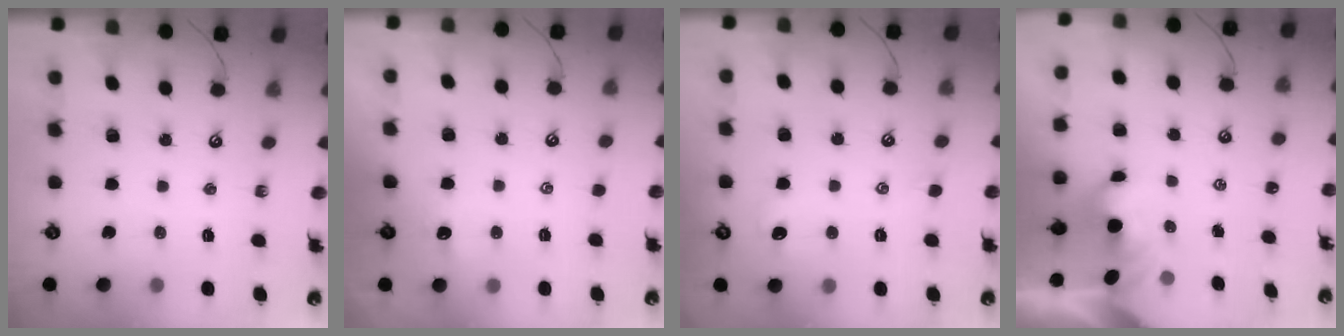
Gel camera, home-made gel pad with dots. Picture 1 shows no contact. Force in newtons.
{"total": 3.0, "press": 2.9, "slide": 0.3}
{"total": 0.6, "press": 0.1, "slide": 0.6}
{"total": 1.5, "press": 1.5, "slide": 0.2}